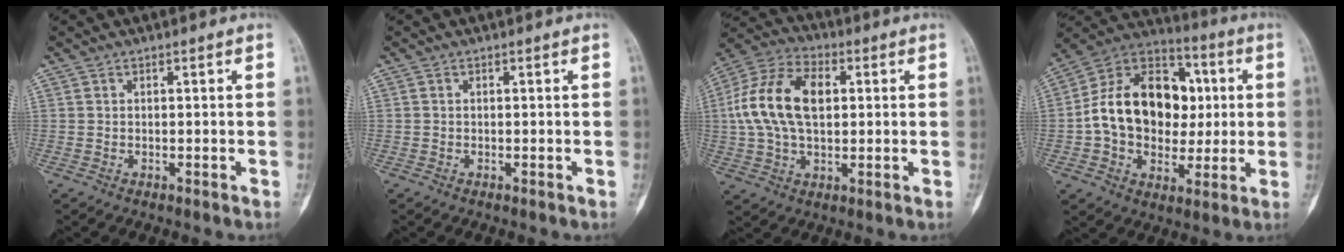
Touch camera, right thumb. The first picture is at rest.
{"total": 0.0}
{"total": 16.0, "force": [2.2, 9.7, 12.6], "torque": [-0.241, 0.024, 0.036]}
{"total": 21.8, "force": [1.2, 15.9, 14.8], "torque": [-0.215, 0.031, 0.022]}